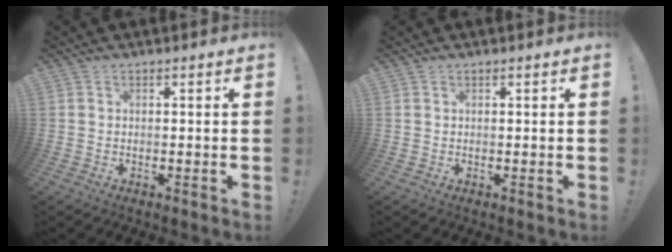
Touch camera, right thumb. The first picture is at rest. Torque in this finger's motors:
{"motor_torque": [-0.04, 0.13, -0.10, 0.14, 0.02]}